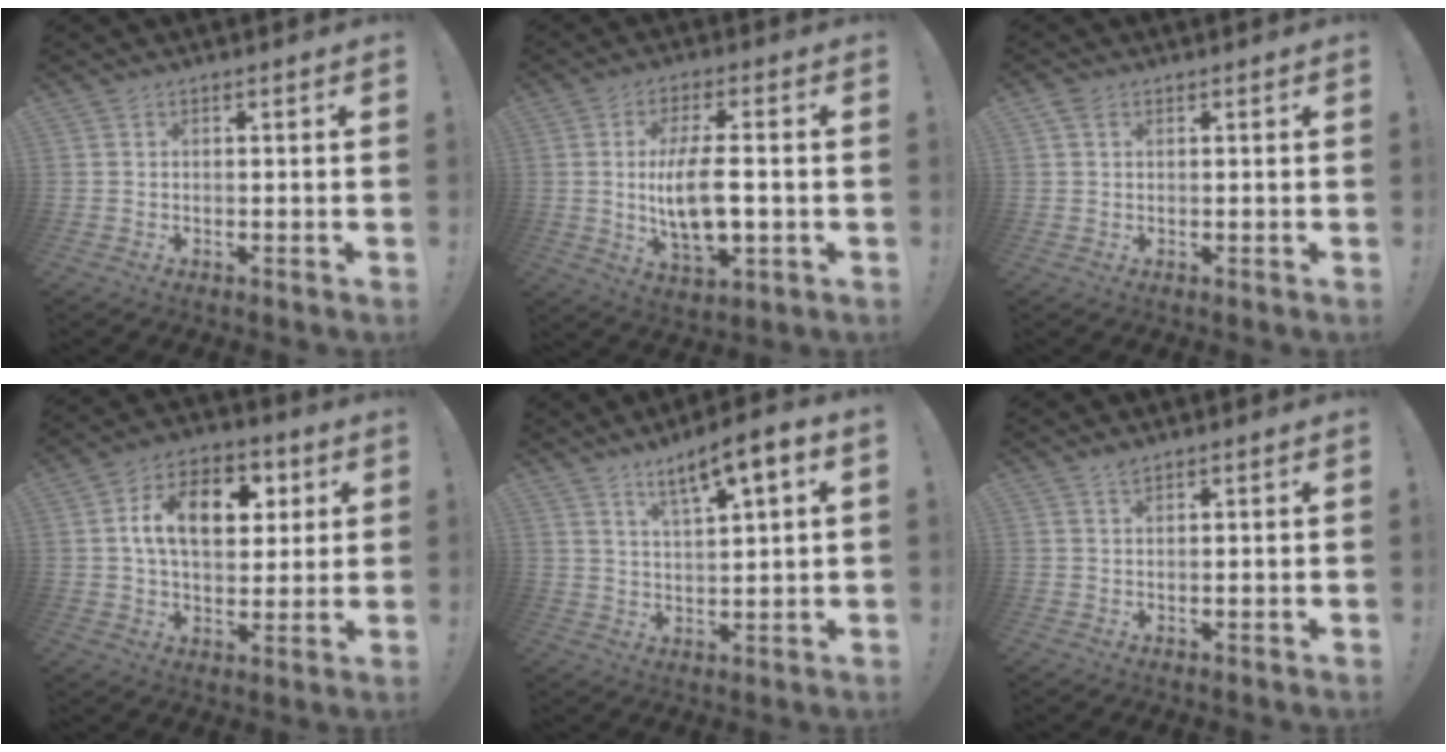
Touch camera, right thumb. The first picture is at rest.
{"total": 12.6, "force": [-0.5, 4.9, 11.6], "torque": [-0.213, -0.012, -0.018]}
{"total": 2.0, "force": [1.1, 1.4, 1.0], "torque": [-0.018, 0.002, 0.020]}
{"total": 15.0, "force": [4.1, 9.6, 10.7], "torque": [-0.155, 0.001, 0.073]}
{"total": 8.7, "force": [5.2, 1.5, 6.8], "torque": [-0.106, -0.030, 0.083]}
{"total": 1.6, "force": [1.3, 0.5, 0.6], "torque": [-0.005, -0.005, 0.023]}